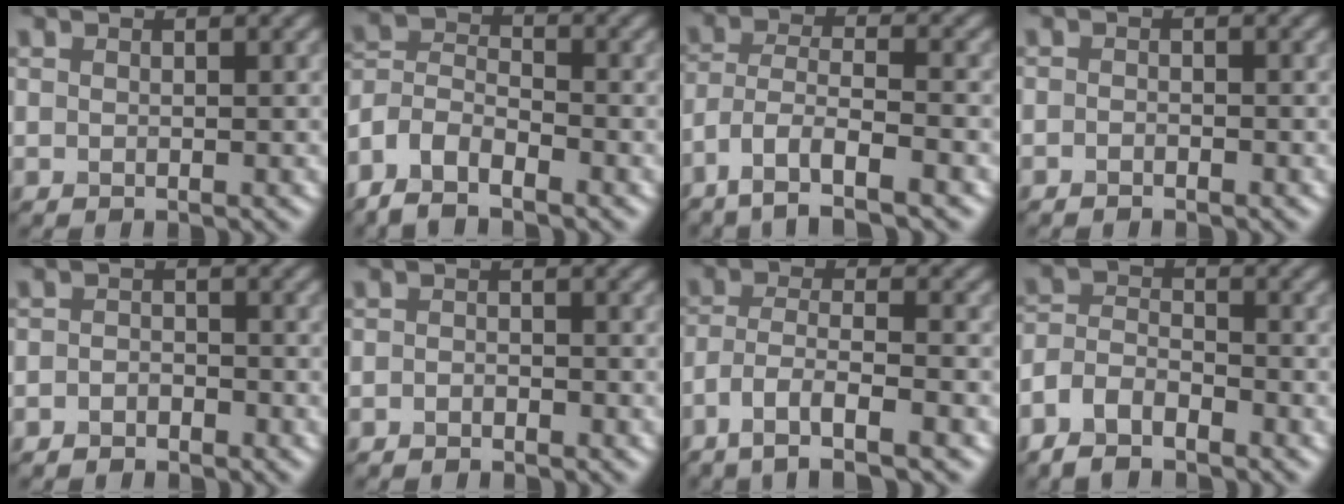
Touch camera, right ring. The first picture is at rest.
{"total": 5.1, "force": [-3.8, 2.3, 2.6], "torque": [-0.052, 0.002, -0.085]}
{"total": 6.6, "force": [-4.3, 1.8, 4.7], "torque": [-0.087, -0.001, -0.083]}
{"total": 0.7, "force": [-0.6, 0.2, 0.3], "torque": [-0.005, -0.001, -0.011]}
{"total": 1.5, "force": [-1.2, 0.8, 0.4], "torque": [-0.004, 0.003, -0.026]}
{"total": 1.0, "force": [-0.9, 0.4, 0.4], "torque": [-0.005, 0.000, -0.017]}
{"total": 5.9, "force": [-3.7, 1.4, 4.4], "torque": [-0.082, 0.001, -0.070]}
{"total": 4.3, "force": [-3.2, 2.0, 2.0], "torque": [-0.038, 0.003, -0.073]}